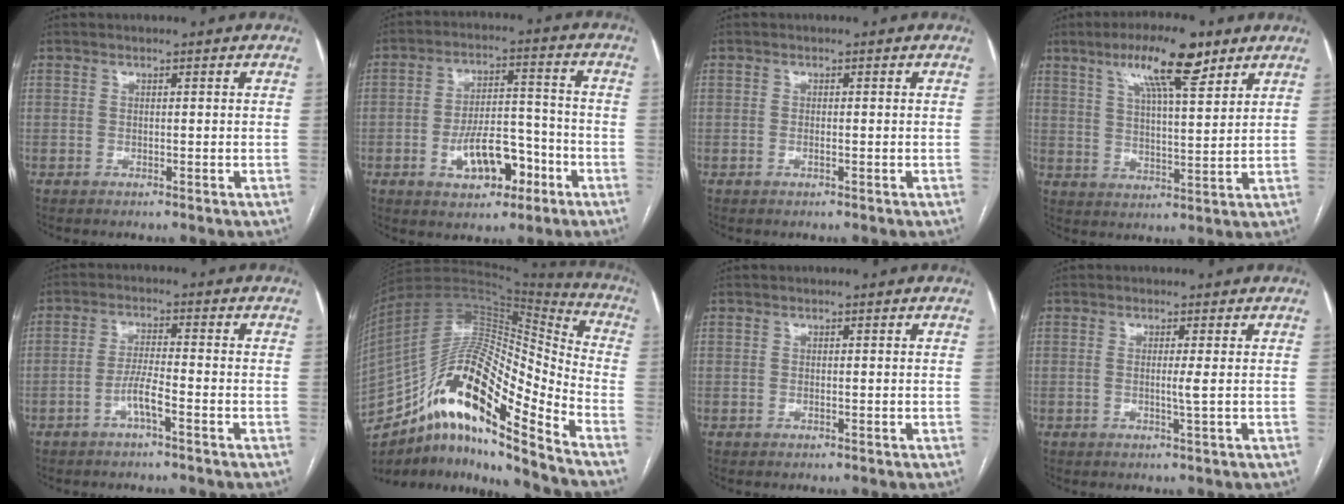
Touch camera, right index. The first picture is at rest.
{"total": 9.5, "force": [-4.0, 4.6, 7.3], "torque": [-0.124, 0.020, -0.058]}
{"total": 0.7, "force": [-0.2, 0.1, 0.6], "torque": [-0.014, -0.001, -0.003]}
{"total": 11.5, "force": [7.1, 2.3, 8.8], "torque": [-0.153, 0.009, 0.117]}
{"total": 3.9, "force": [-2.1, 0.1, 3.3], "torque": [-0.062, 0.006, -0.039]}
{"total": 23.4, "force": [-14.4, 4.2, 18.0], "torque": [-0.320, 0.019, -0.251]}
{"total": 0.0}
{"total": 1.7, "force": [-0.1, -0.6, 1.6], "torque": [-0.029, -0.002, -0.003]}